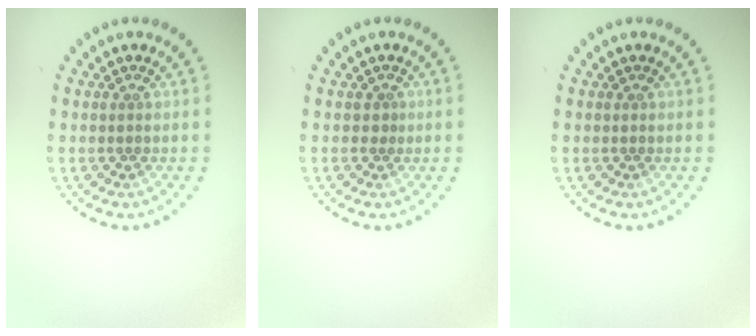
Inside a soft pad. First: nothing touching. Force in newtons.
{"total": 0.6, "press": 0.4, "slide": 0.5}
{"total": 0.0}